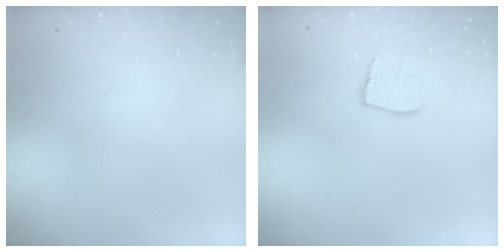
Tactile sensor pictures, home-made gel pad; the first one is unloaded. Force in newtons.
{"total": 8.3, "press": 8.3, "slide": 0.7}